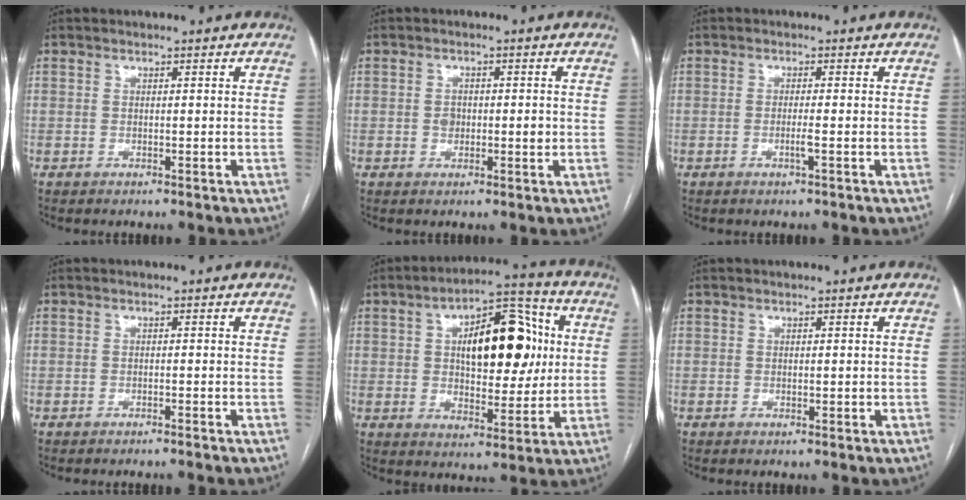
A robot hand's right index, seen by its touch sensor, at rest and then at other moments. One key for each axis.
{"total": 2.8, "fx": -0.2, "fy": 1.7, "fz": 2.2, "tx": -0.035, "ty": 0.003, "tz": 0.000}
{"total": 1.7, "fx": -0.6, "fy": -0.2, "fz": 1.5, "tx": -0.031, "ty": -0.003, "tz": -0.012}
{"total": 1.1, "fx": -1.0, "fy": -0.3, "fz": 0.4, "tx": -0.008, "ty": 0.002, "tz": -0.015}
{"total": 16.2, "fx": 3.3, "fy": 7.2, "fz": 14.1, "tx": -0.209, "ty": 0.032, "tz": 0.052}
{"total": 0.5, "fx": 0.0, "fy": 0.2, "fz": 0.5, "tx": -0.009, "ty": -0.002, "tz": 0.003}